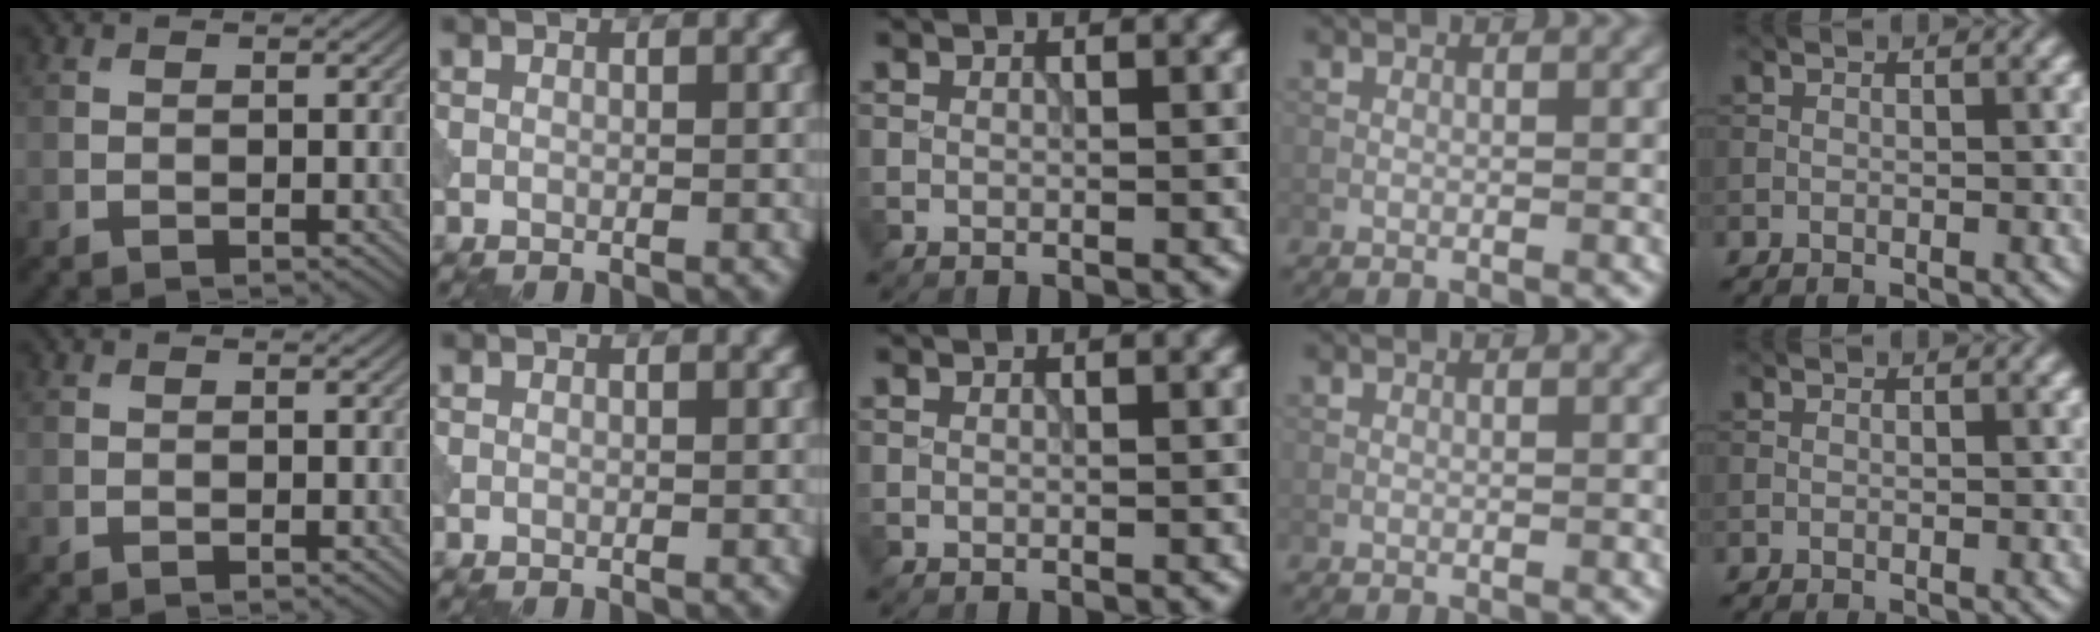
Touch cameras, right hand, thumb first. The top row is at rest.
{}